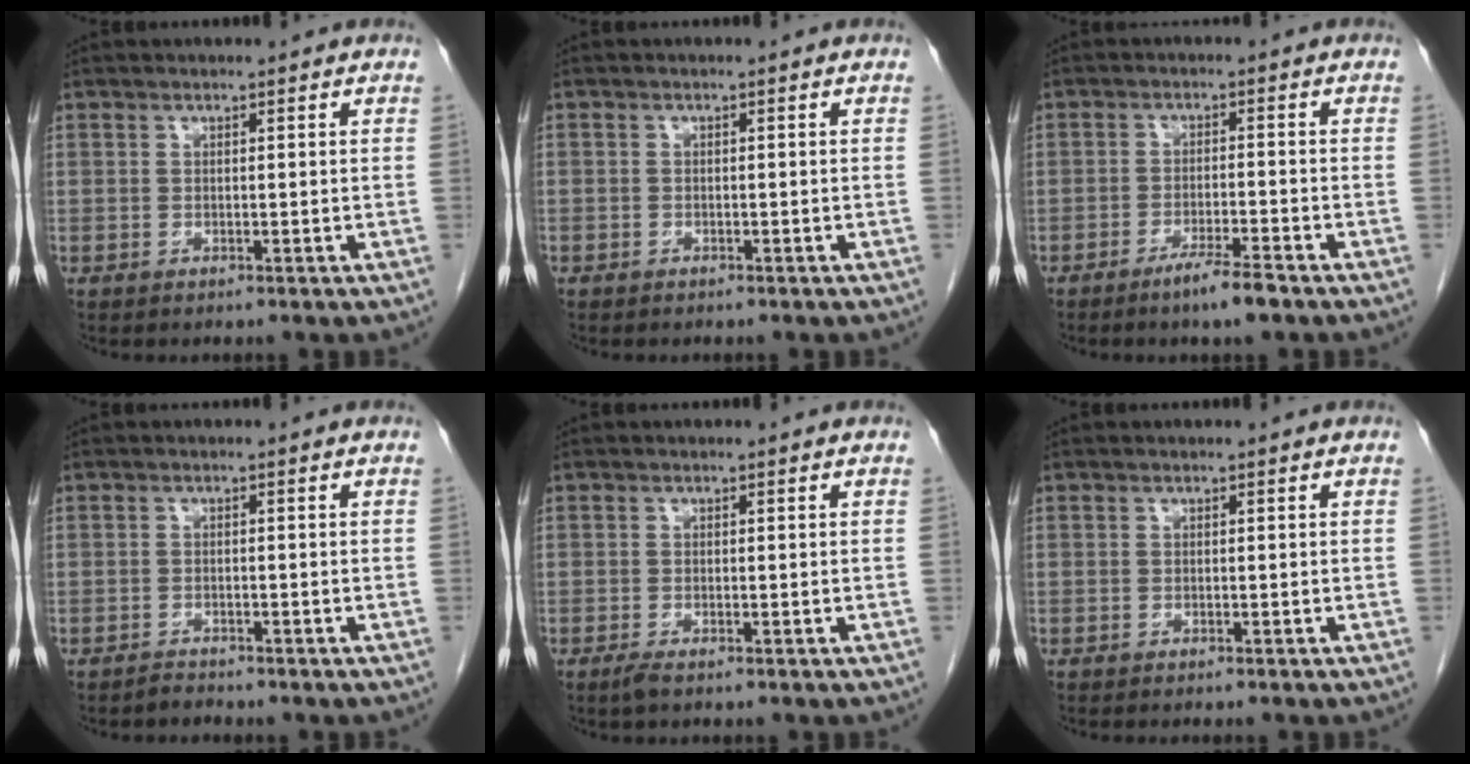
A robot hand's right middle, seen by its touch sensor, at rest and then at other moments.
{"total": 0.8, "force": [-0.6, 0.6, 0.0], "torque": [-0.008, 0.003, -0.010]}
{"total": 4.6, "force": [-3.3, 0.0, 3.2], "torque": [-0.059, -0.008, -0.058]}
{"total": 1.2, "force": [-1.1, 0.2, -0.2], "torque": [0.003, -0.003, -0.019]}
{"total": 1.2, "force": [-0.9, 0.1, 0.7], "torque": [-0.023, -0.005, -0.017]}
{"total": 1.9, "force": [-1.7, 0.0, 0.9], "torque": [-0.014, -0.002, -0.019]}